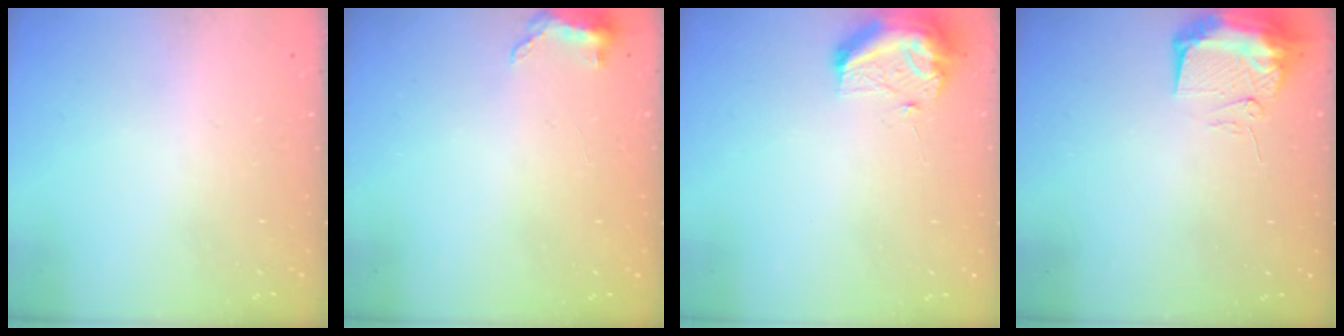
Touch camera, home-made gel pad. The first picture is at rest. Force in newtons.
{"total": 5.7, "press": 5.6, "slide": 1.4}
{"total": 11.1, "press": 11.0, "slide": 1.2}
{"total": 9.8, "press": 9.7, "slide": 1.2}